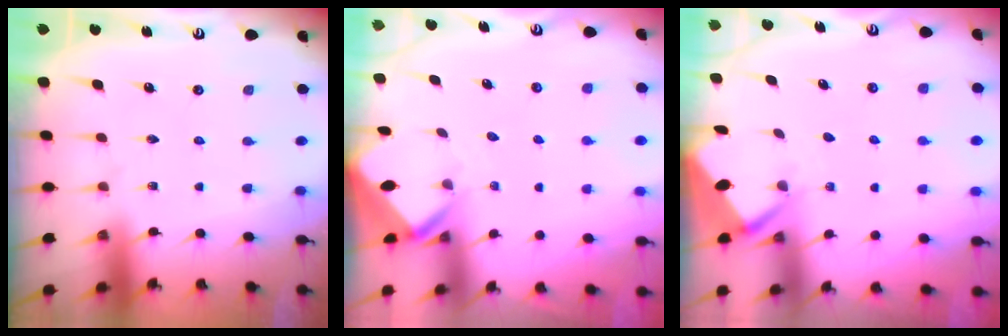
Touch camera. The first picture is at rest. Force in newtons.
{"total": 2.8, "press": 2.8, "slide": 0.2}
{"total": 2.7, "press": 2.7, "slide": 0.4}